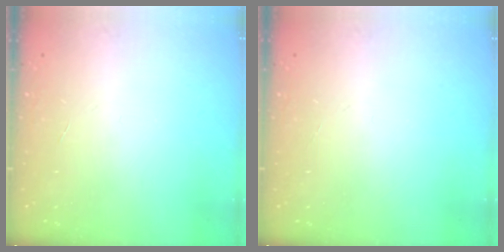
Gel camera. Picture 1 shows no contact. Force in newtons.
{"total": 0.0}